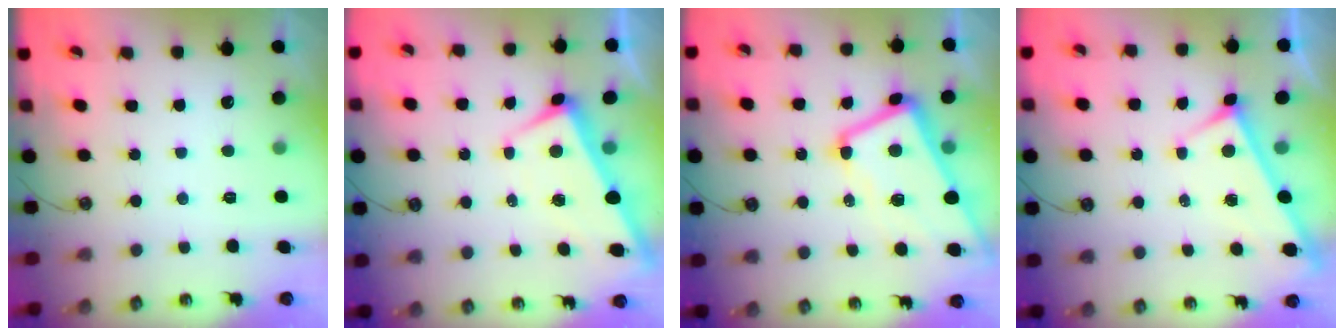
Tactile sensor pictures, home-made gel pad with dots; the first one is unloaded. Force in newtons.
{"total": 0.9, "press": 0.7, "slide": 0.5}
{"total": 7.6, "press": 7.5, "slide": 1.5}
{"total": 3.9, "press": 3.9, "slide": 0.3}